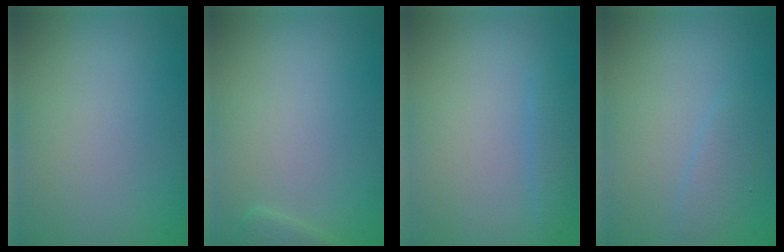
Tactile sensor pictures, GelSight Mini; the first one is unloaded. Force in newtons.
{"total": 1.2, "press": 1.2, "slide": 0.1}
{"total": 1.3, "press": 1.3, "slide": 0.1}
{"total": 1.2, "press": 1.2, "slide": 0.1}